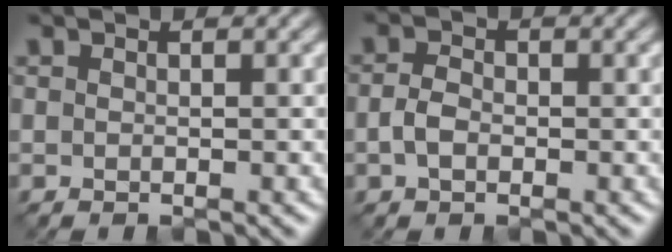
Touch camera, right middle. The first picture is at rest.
{"total": 1.9, "force": [-0.7, 1.2, 1.2], "torque": [-0.026, 0.001, -0.019]}